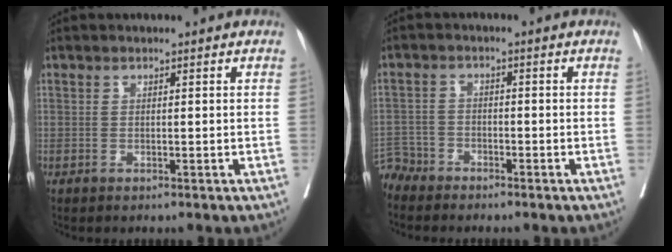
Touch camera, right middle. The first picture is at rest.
{"total": 4.5, "force": [-4.1, 1.5, -0.7], "torque": [0.014, -0.007, -0.084]}